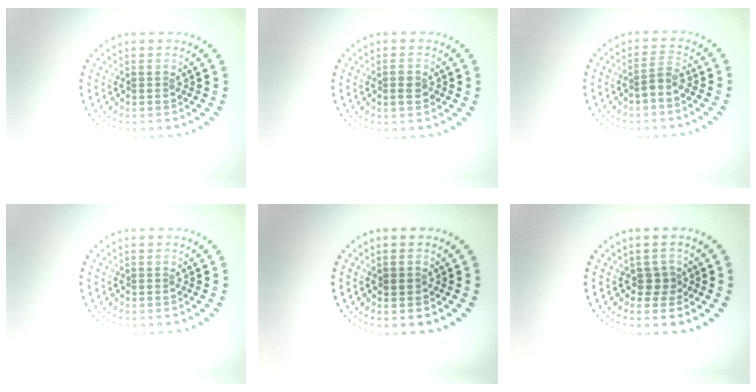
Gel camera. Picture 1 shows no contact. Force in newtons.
{"total": 1.5, "press": 1.4, "slide": 0.5}
{"total": 1.7, "press": 1.2, "slide": 1.3}
{"total": 0.0}
{"total": 0.8, "press": 0.7, "slide": 0.4}
{"total": 1.4, "press": 1.0, "slide": 1.0}